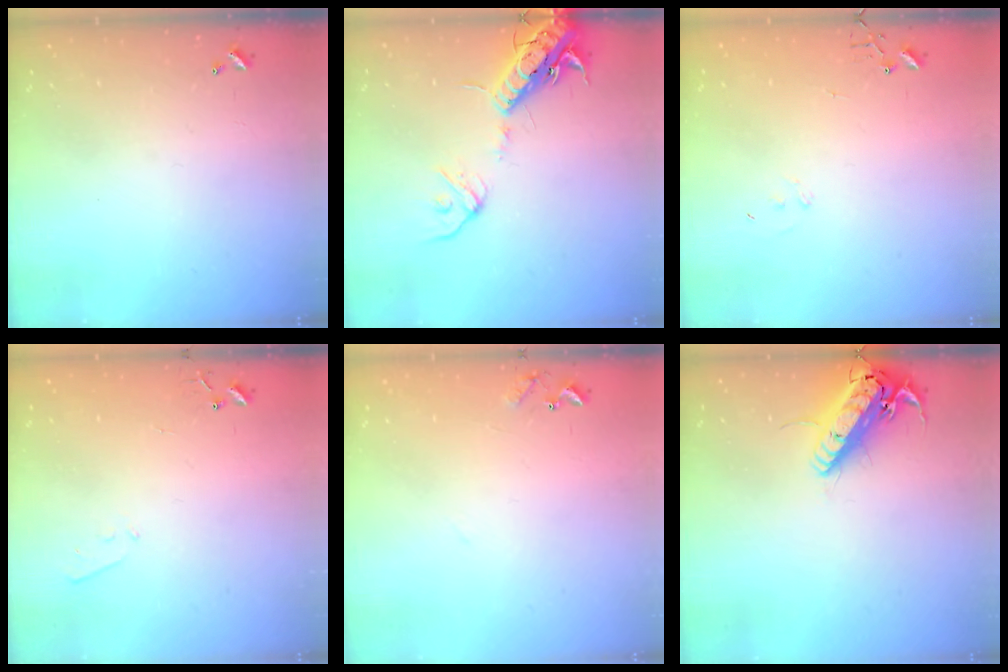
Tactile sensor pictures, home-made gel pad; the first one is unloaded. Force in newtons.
{"total": 16.3, "press": 16.0, "slide": 3.3}
{"total": 6.8, "press": 6.8, "slide": 0.5}
{"total": 4.2, "press": 4.2, "slide": 0.6}
{"total": 7.8, "press": 7.8, "slide": 0.5}
{"total": 16.5, "press": 16.3, "slide": 3.0}